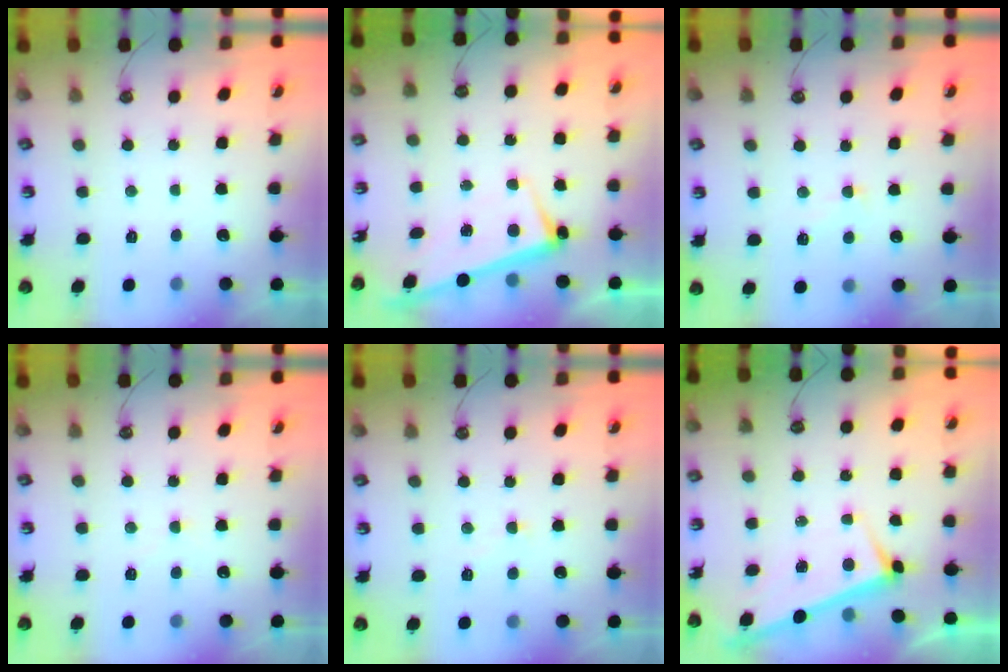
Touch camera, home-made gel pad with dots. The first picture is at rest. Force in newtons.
{"total": 2.3, "press": 2.3, "slide": 0.5}
{"total": 0.7, "press": 0.6, "slide": 0.4}
{"total": 1.5, "press": 1.4, "slide": 0.3}
{"total": 2.6, "press": 2.6, "slide": 0.7}
{"total": 3.0, "press": 3.0, "slide": 0.1}